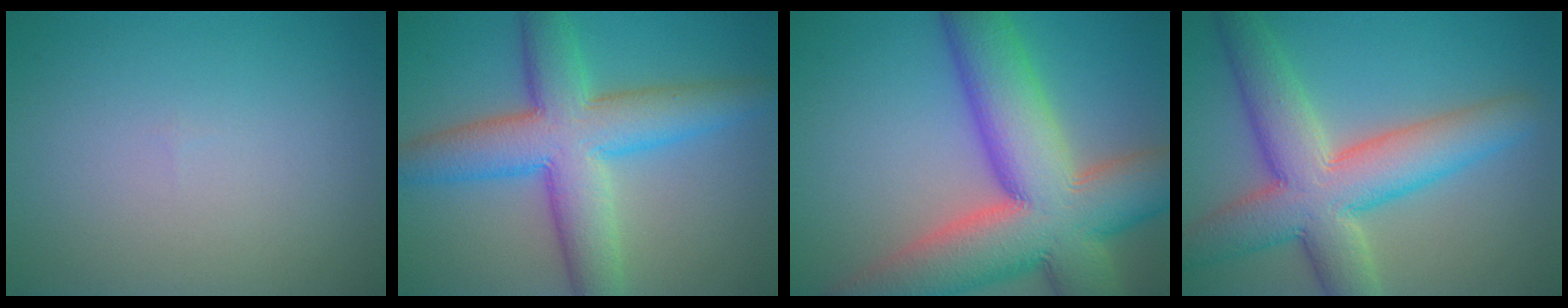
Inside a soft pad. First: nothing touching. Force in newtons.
{"total": 9.3, "press": 9.3, "slide": 0.1}
{"total": 15.2, "press": 15.1, "slide": 1.1}
{"total": 9.5, "press": 9.5, "slide": 0.7}